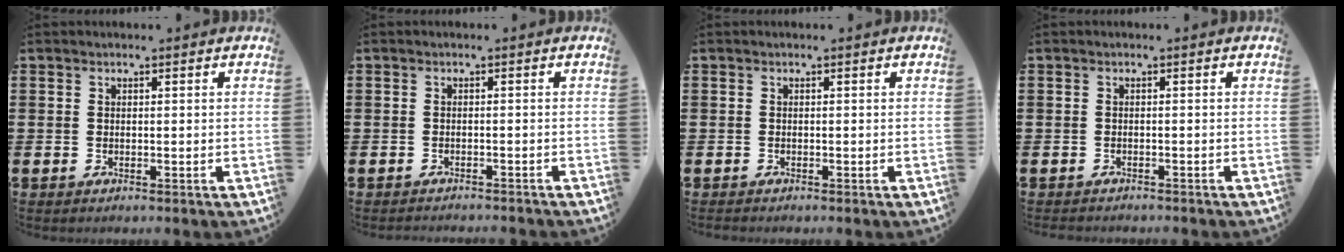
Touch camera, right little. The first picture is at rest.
{"total": 0.9, "force": [-0.9, -0.1, 0.0], "torque": [0.000, 0.000, -0.019]}
{"total": 0.0}
{"total": 0.6, "force": [-0.6, 0.0, 0.0], "torque": [-0.002, -0.002, -0.011]}